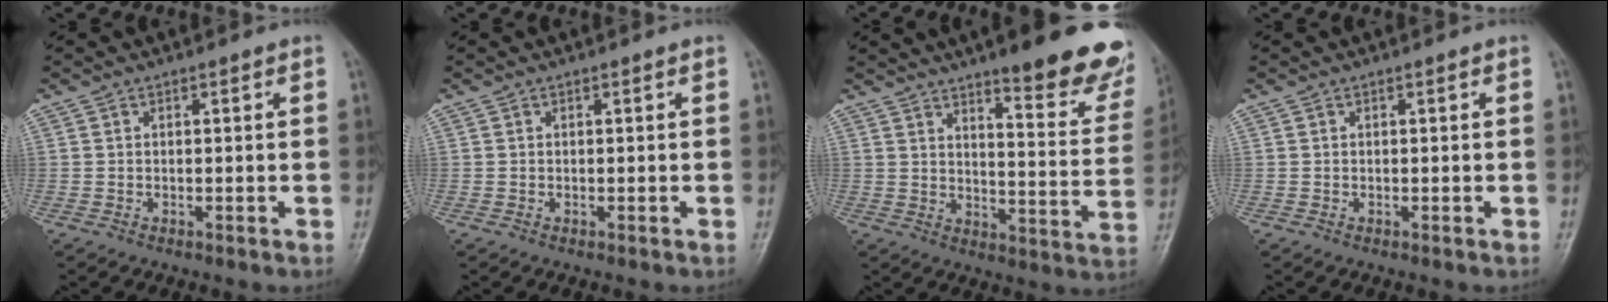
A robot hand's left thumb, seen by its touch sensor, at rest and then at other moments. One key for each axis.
{"total": 0.0}
{"total": 19.7, "fx": 14.1, "fy": 4.5, "fz": 12.9, "tx": -0.127, "ty": -0.080, "tz": 0.179}
{"total": 0.0}